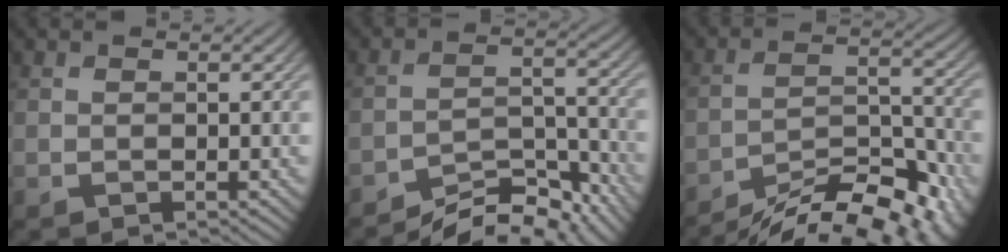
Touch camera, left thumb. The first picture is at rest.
{"total": 8.0, "force": [-7.2, 1.8, 3.0], "torque": [-0.045, 0.013, -0.121]}
{"total": 13.6, "force": [-11.7, 3.4, 6.0], "torque": [-0.100, -0.002, -0.171]}